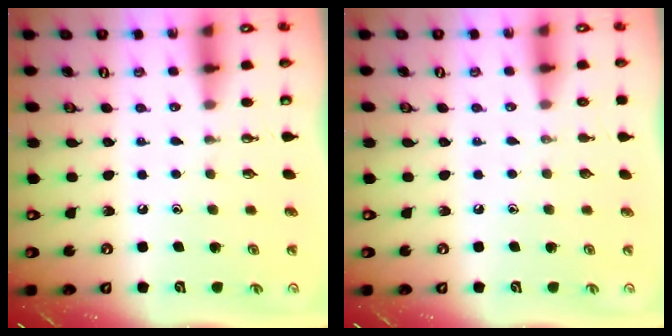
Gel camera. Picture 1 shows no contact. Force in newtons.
{"total": 0.0}